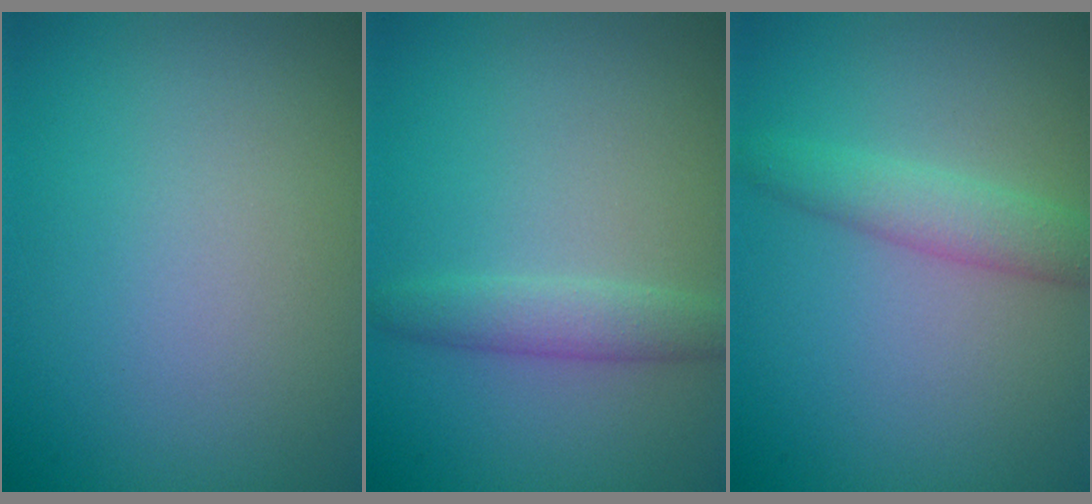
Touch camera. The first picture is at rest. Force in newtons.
{"total": 2.1, "press": 2.1, "slide": 0.1}
{"total": 2.7, "press": 2.7, "slide": 0.0}